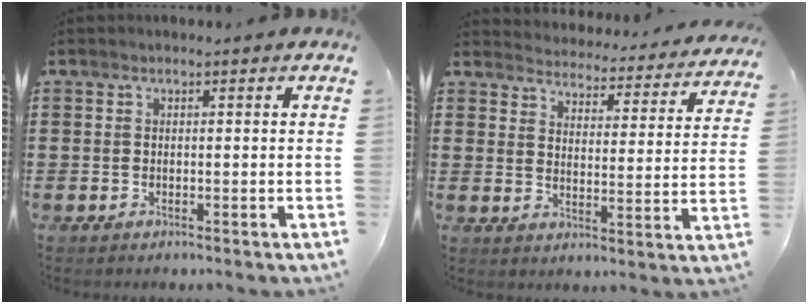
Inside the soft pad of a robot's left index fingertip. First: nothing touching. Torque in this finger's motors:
{"motor_torque": [2.14, 0.00, 0.22, 0.00]}